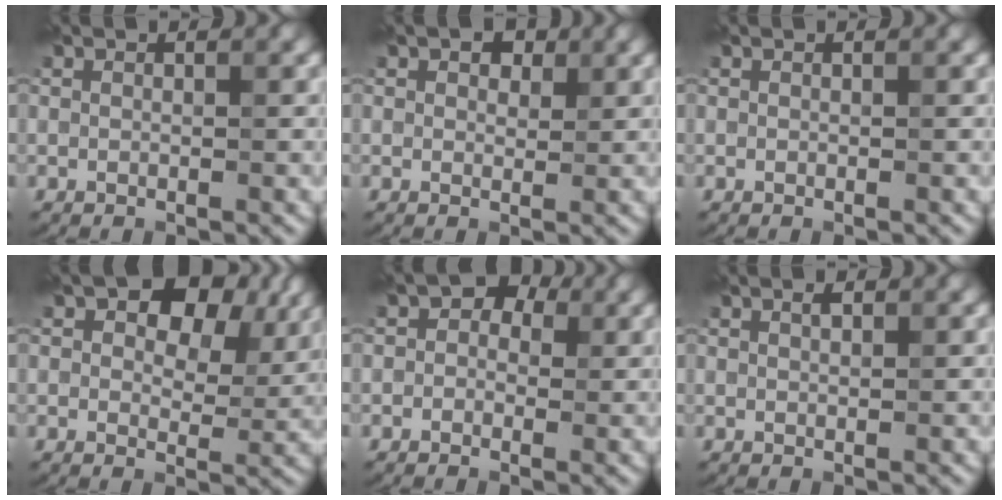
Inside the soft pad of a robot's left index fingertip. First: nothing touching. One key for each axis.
{"total": 2.1, "fx": 1.3, "fy": 1.2, "fz": 1.2, "tx": -0.016, "ty": -0.001, "tz": 0.017}
{"total": 0.0}
{"total": 8.2, "fx": 3.6, "fy": 4.5, "fz": 5.8, "tx": -0.082, "ty": 0.002, "tz": 0.050}
{"total": 2.8, "fx": 0.6, "fy": 2.2, "fz": 1.6, "tx": 0.003, "ty": 0.008, "tz": -0.015}
{"total": 0.8, "fx": 0.5, "fy": 0.3, "fz": 0.5, "tx": -0.011, "ty": 0.000, "tz": 0.009}